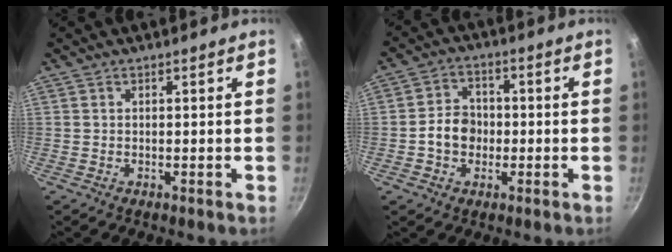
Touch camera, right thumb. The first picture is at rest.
{"total": 6.5, "force": [-1.2, 5.4, 3.5], "torque": [-0.031, 0.019, -0.029]}